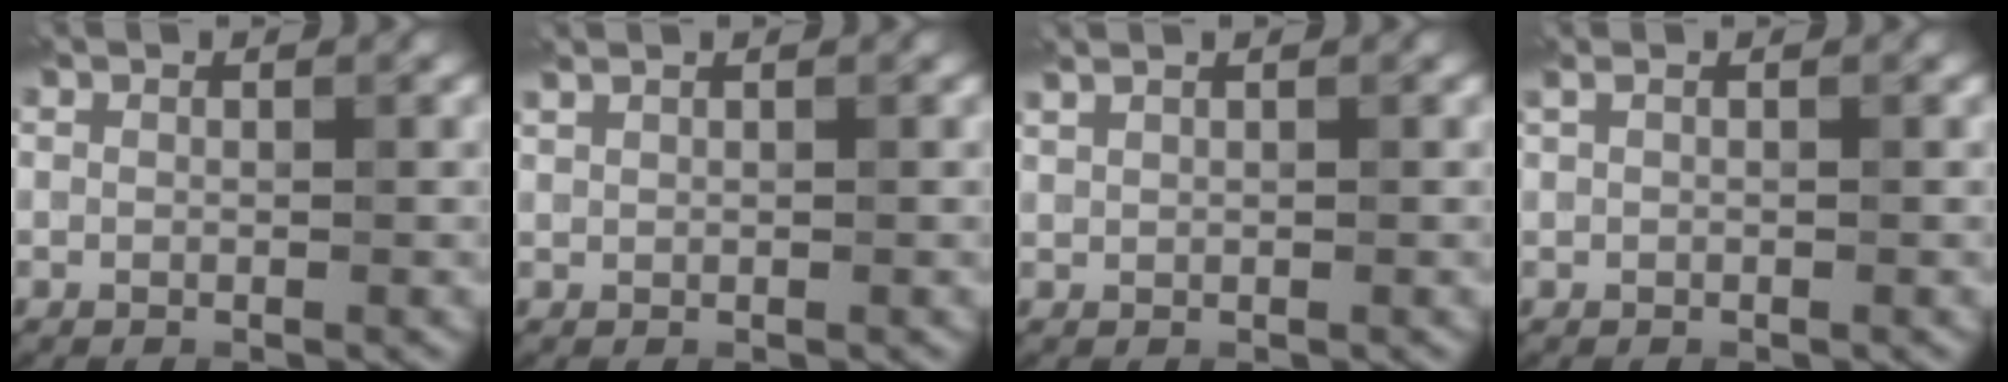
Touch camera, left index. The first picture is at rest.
{"total": 1.1, "force": [0.9, 0.3, 0.5], "torque": [-0.012, 0.000, 0.016]}
{"total": 1.4, "force": [1.1, 0.5, 0.7], "torque": [-0.015, 0.002, 0.018]}
{"total": 0.8, "force": [0.3, 0.2, 0.7], "torque": [-0.016, 0.004, 0.005]}